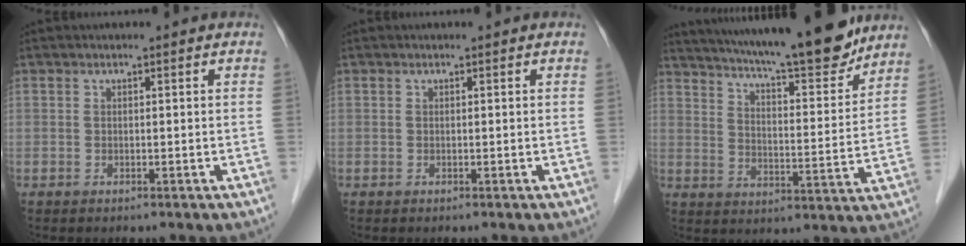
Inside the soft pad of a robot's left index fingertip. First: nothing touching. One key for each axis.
{"total": 0.0}
{"total": 20.2, "fx": 17.7, "fy": 1.9, "fz": 9.4, "tx": -0.153, "ty": -0.015, "tz": 0.251}